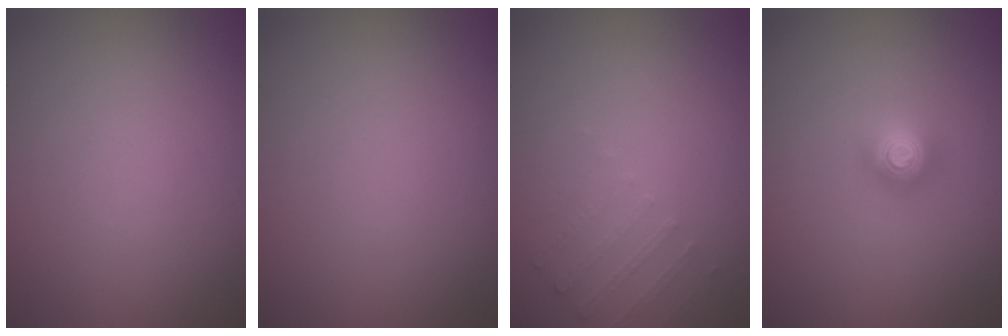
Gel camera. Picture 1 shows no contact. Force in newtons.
{"total": 0.0}
{"total": 1.1, "press": 0.7, "slide": 0.8}
{"total": 2.0, "press": 2.0, "slide": 0.2}